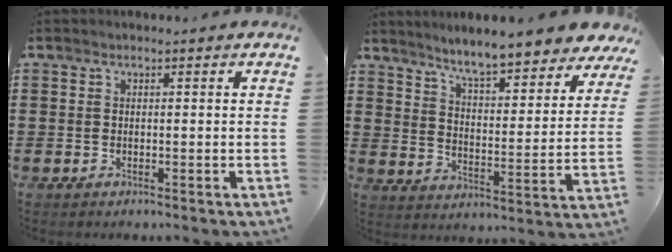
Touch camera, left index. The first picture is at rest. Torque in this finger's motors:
{"motor_torque": [1.86, -0.28, 1.05, 0.21]}